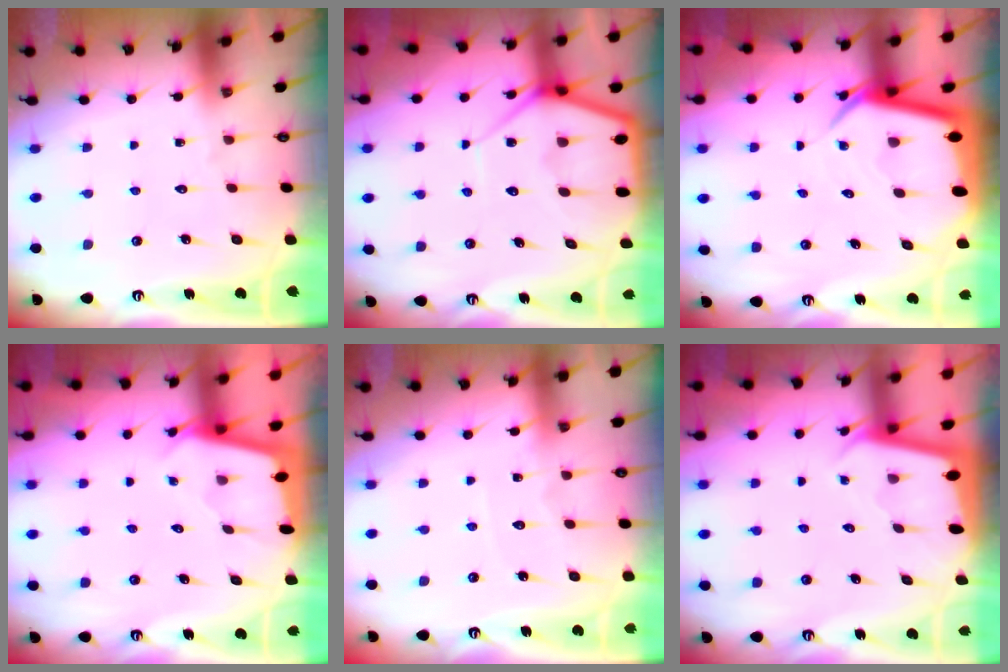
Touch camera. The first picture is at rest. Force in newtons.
{"total": 8.1, "press": 8.0, "slide": 0.8}
{"total": 6.6, "press": 6.6, "slide": 0.5}
{"total": 2.0, "press": 2.0, "slide": 0.2}
{"total": 5.9, "press": 5.9, "slide": 0.5}
{"total": 1.9, "press": 1.9, "slide": 0.1}